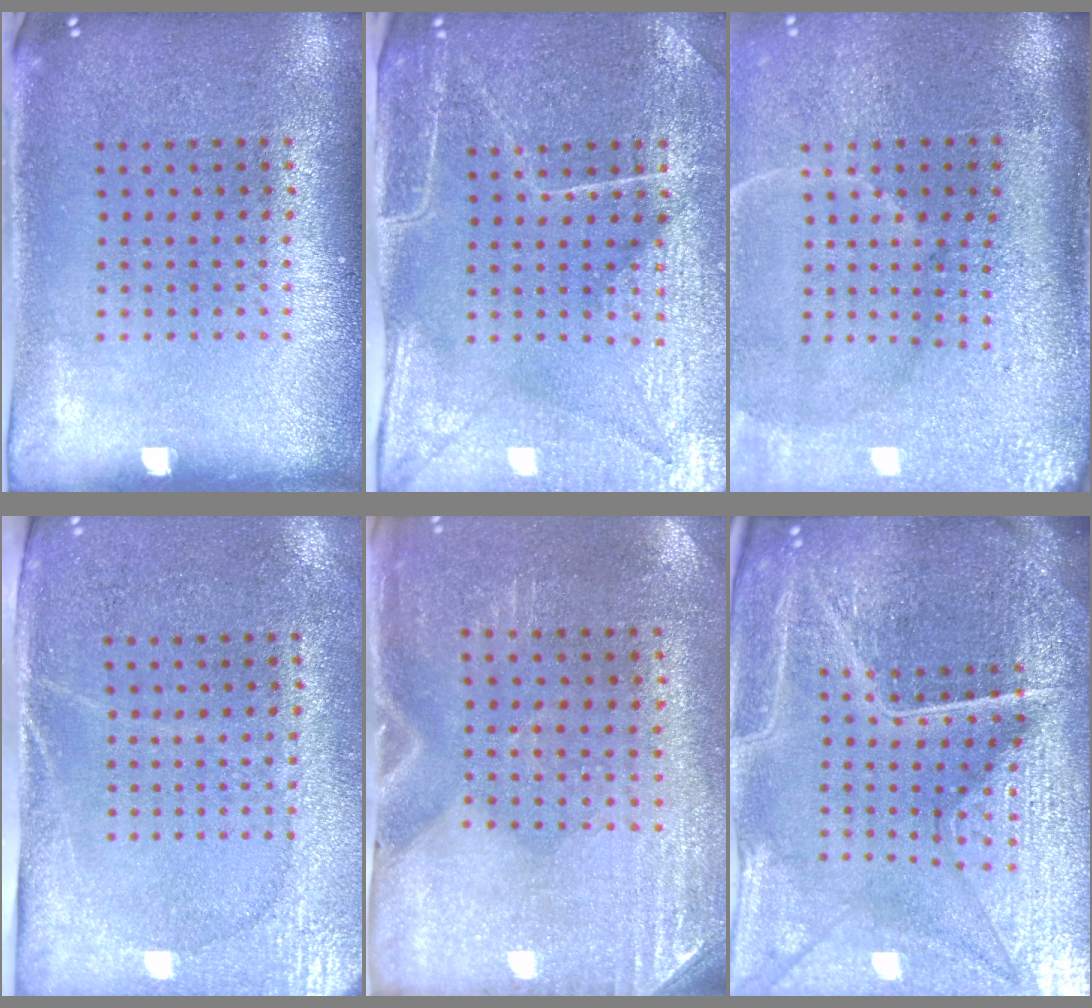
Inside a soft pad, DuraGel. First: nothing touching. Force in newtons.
{"total": 4.5, "press": 4.1, "slide": 1.9}
{"total": 4.7, "press": 3.9, "slide": 2.7}
{"total": 2.7, "press": 2.3, "slide": 1.4}
{"total": 3.0, "press": 2.6, "slide": 1.5}
{"total": 6.3, "press": 5.6, "slide": 2.8}